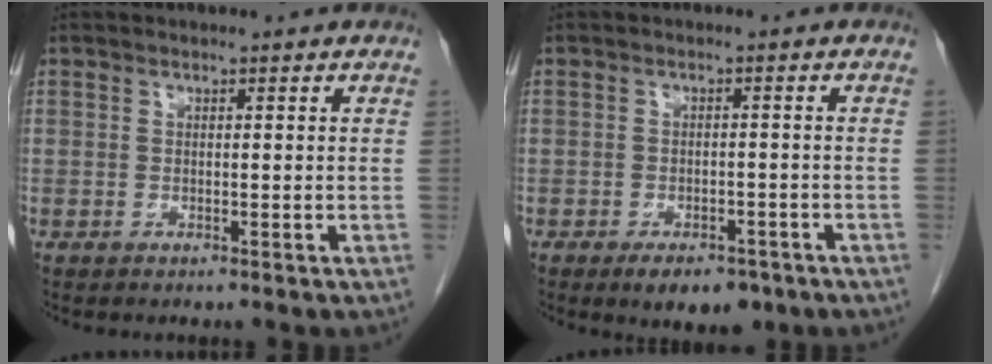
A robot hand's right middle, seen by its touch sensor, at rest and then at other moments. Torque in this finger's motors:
{"motor_torque": [0.82, -0.58, 0.02, 0.01]}